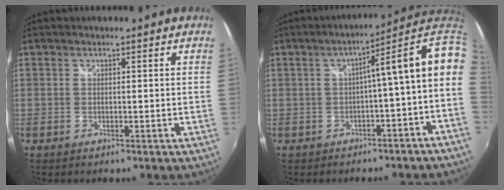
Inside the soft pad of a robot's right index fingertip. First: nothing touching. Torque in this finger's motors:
{"motor_torque": [1.56, -0.41, 0.67, 0.13]}